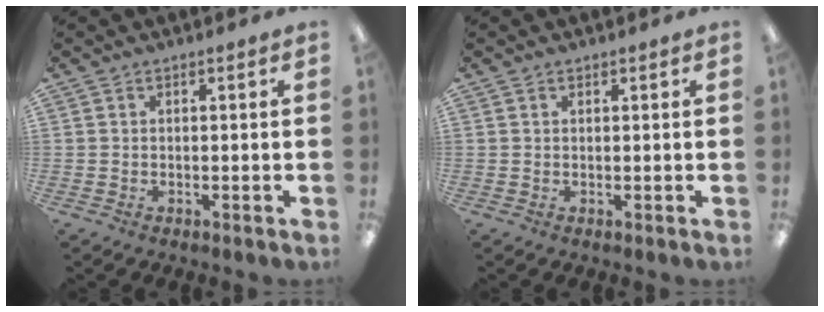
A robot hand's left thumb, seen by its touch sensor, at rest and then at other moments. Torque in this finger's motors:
{"motor_torque": [0.16, 0.07, -0.59, 0.24, -0.03]}